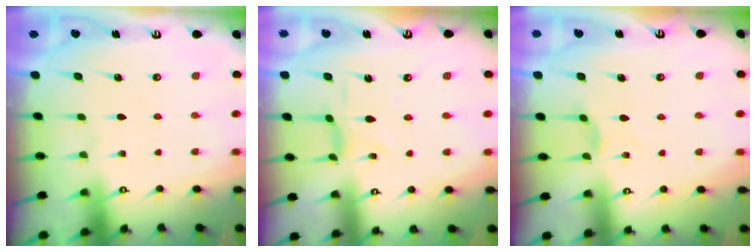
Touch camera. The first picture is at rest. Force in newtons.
{"total": 1.7, "press": 1.6, "slide": 0.4}
{"total": 2.1, "press": 2.0, "slide": 0.5}